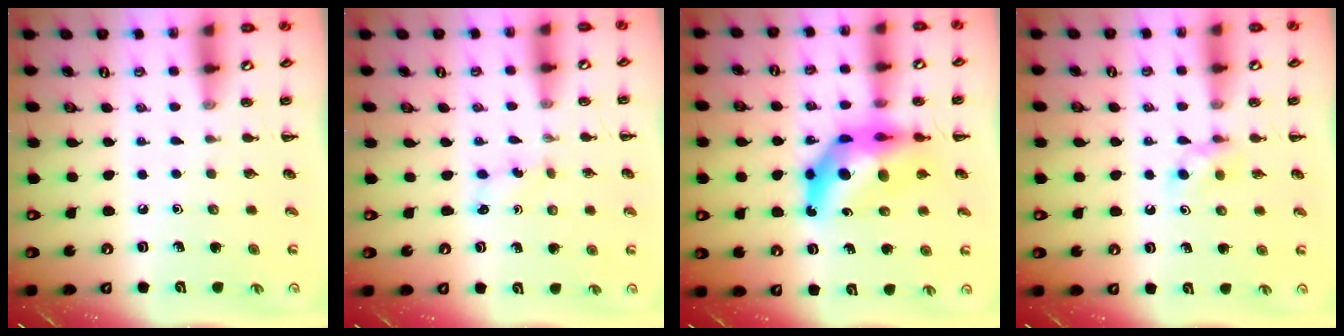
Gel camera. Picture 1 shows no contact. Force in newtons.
{"total": 2.6, "press": 2.5, "slide": 0.8}
{"total": 13.1, "press": 12.5, "slide": 4.0}
{"total": 3.2, "press": 2.9, "slide": 1.2}